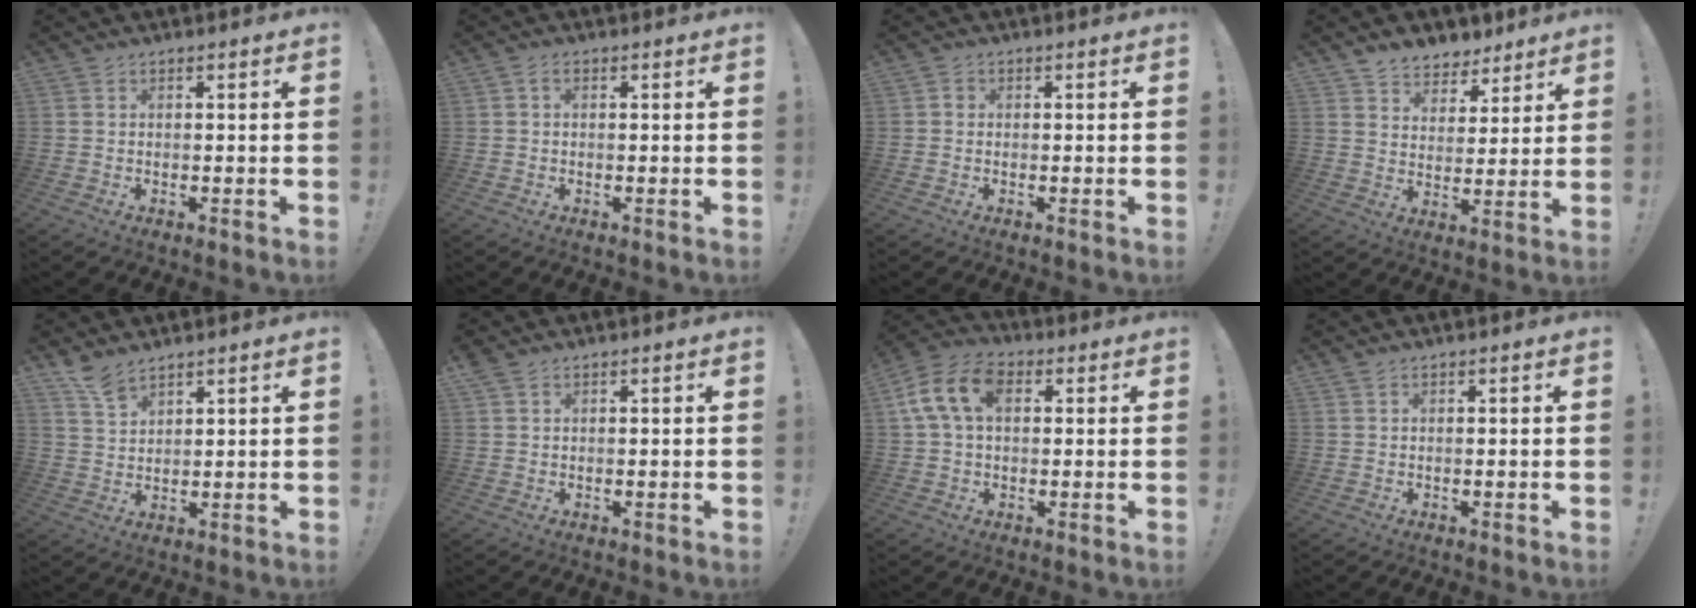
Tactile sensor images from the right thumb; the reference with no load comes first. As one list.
[{"total": 1.4, "force": [0.3, 0.8, 1.2], "torque": [-0.024, 0.005, 0.005]}, {"total": 0.9, "force": [-0.1, 0.8, 0.4], "torque": [-0.009, 0.004, -0.001]}, {"total": 7.4, "force": [5.7, 4.6, 1.0], "torque": [-0.015, -0.045, 0.111]}, {"total": 5.8, "force": [4.8, 1.7, 2.7], "torque": [-0.046, -0.030, 0.089]}, {"total": 1.6, "force": [1.1, 0.9, 0.8], "torque": [-0.015, 0.000, 0.021]}, {"total": 13.1, "force": [3.6, 8.3, 9.5], "torque": [-0.184, 0.007, 0.068]}, {"total": 0.7, "force": [0.5, 0.0, 0.4], "torque": [-0.014, 0.002, 0.011]}]